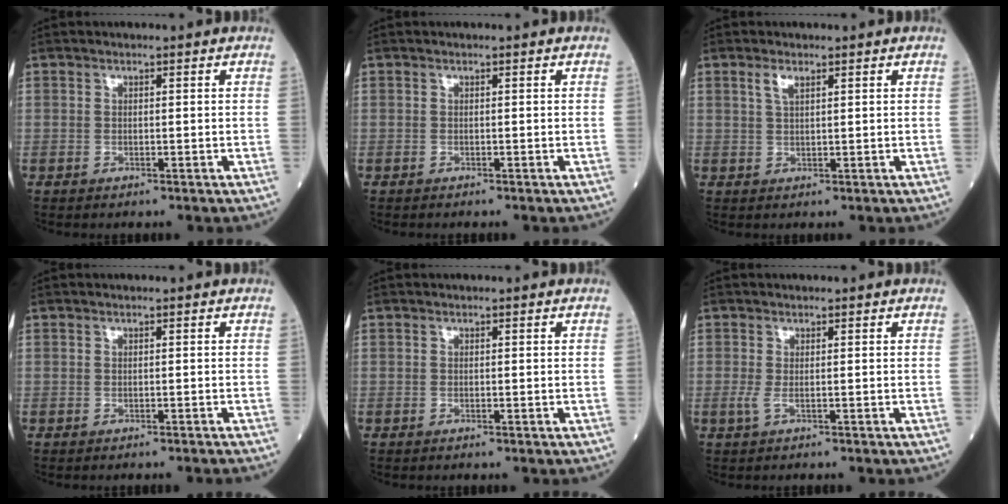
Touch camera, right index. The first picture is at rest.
{"total": 0.0}
{"total": 2.0, "force": [1.2, 0.6, 1.5], "torque": [-0.036, 0.002, 0.026]}
{"total": 2.3, "force": [-2.1, -0.5, 0.8], "torque": [-0.008, 0.002, -0.026]}
{"total": 0.0}
{"total": 1.2, "force": [-0.3, -0.2, 1.1], "torque": [-0.034, -0.007, -0.006]}